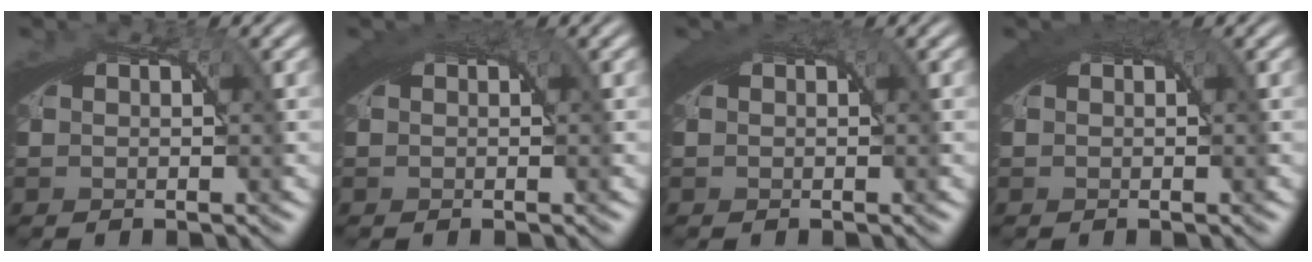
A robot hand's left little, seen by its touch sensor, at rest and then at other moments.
{"total": 2.2, "force": [1.2, 0.5, 1.8], "torque": [-0.021, 0.010, 0.014]}
{"total": 1.7, "force": [0.9, 0.5, 1.4], "torque": [-0.017, 0.007, 0.012]}
{"total": 2.8, "force": [1.4, 0.7, 2.3], "torque": [-0.026, 0.013, 0.016]}